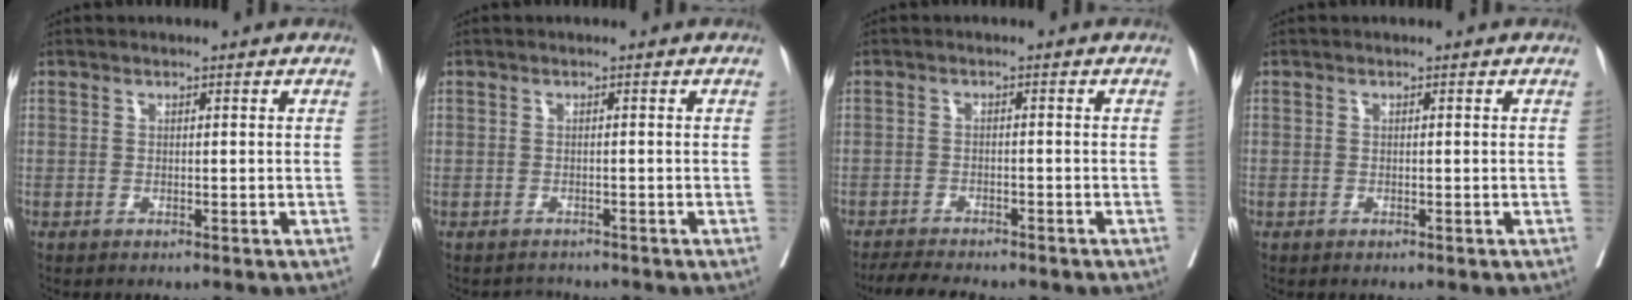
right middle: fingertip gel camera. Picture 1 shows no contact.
{"total": 1.5, "force": [-1.2, 0.4, -0.7], "torque": [0.007, -0.004, -0.023]}
{"total": 5.7, "force": [-5.2, 0.6, 2.3], "torque": [-0.036, -0.013, -0.082]}
{"total": 0.0}